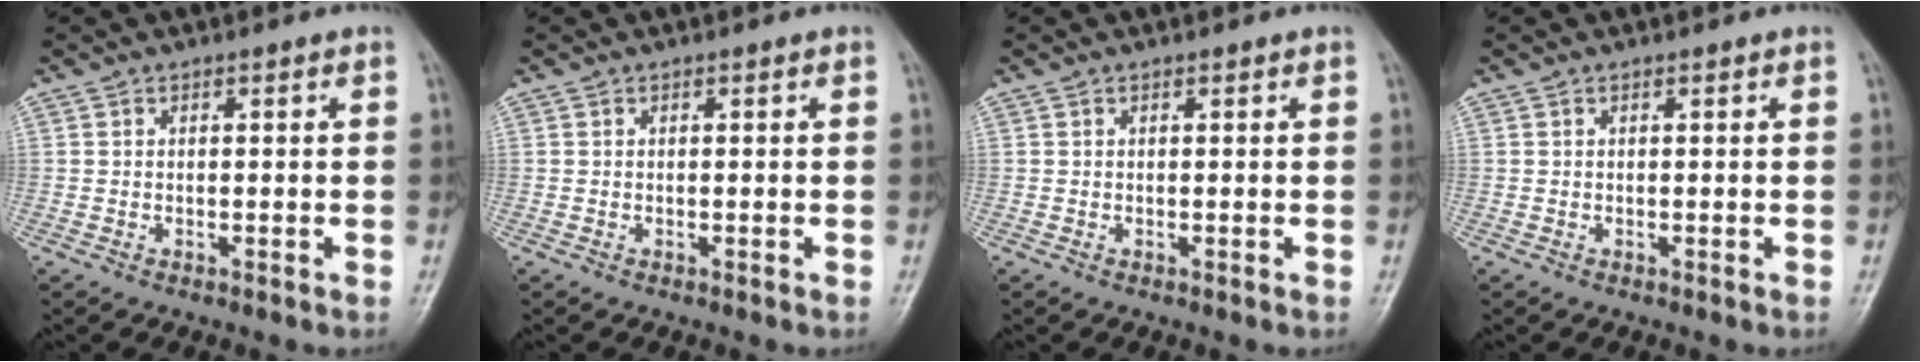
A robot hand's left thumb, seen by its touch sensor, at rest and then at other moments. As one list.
[{"total": 0.0}, {"total": 0.0}, {"total": 0.0}]